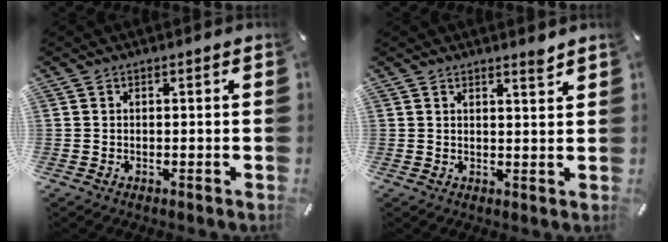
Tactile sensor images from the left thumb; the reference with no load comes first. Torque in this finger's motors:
{"motor_torque": [0.25, -0.36, 0.13, 0.02, -0.02]}